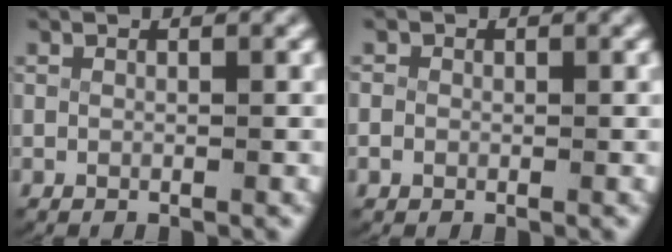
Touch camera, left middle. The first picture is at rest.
{"total": 1.5, "force": [-0.2, 1.4, 0.3], "torque": [-0.017, -0.006, -0.002]}